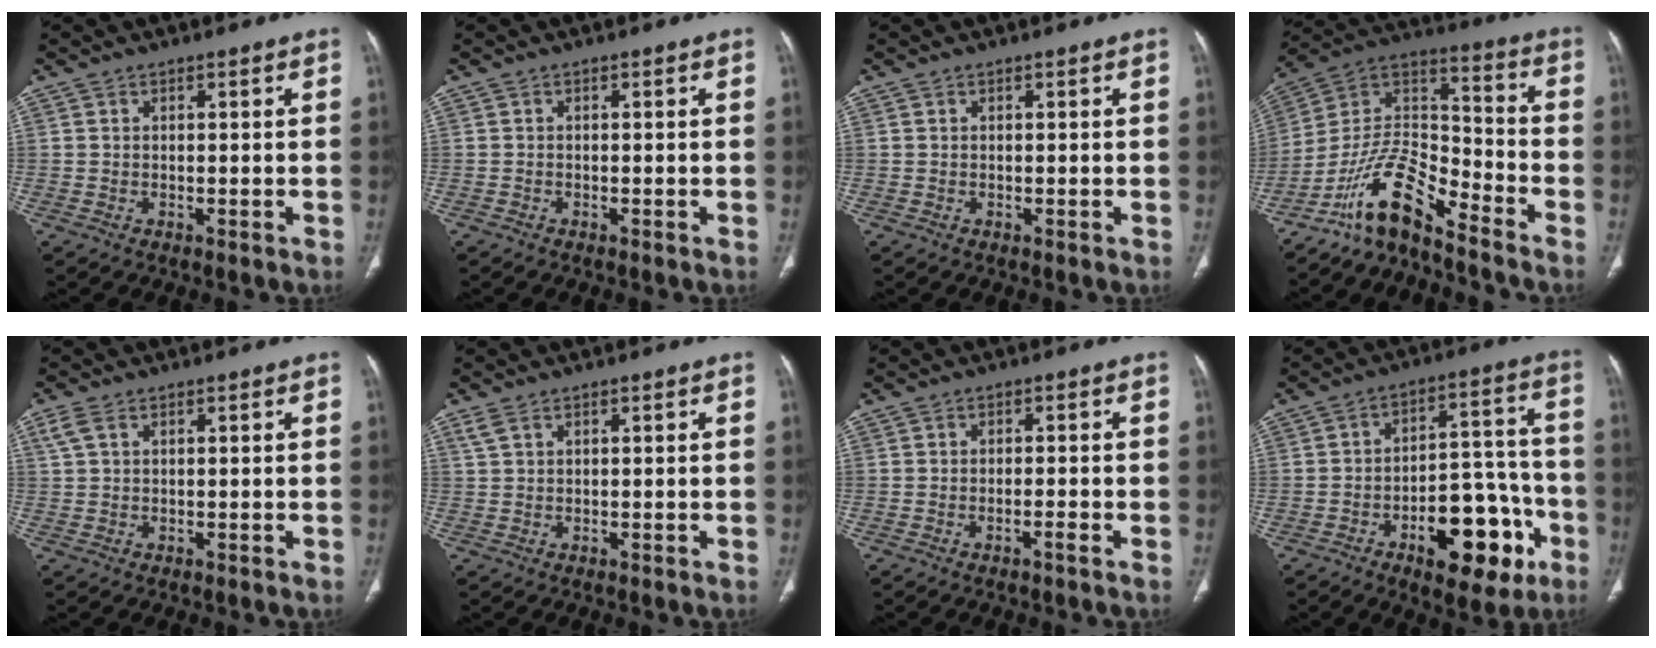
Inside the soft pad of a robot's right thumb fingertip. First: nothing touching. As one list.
[{"total": 0.0}, {"total": 0.0}, {"total": 13.0, "force": [-10.4, 3.4, 7.0], "torque": [-0.129, 0.101, -0.201]}, {"total": 2.8, "force": [1.3, 1.5, 1.9], "torque": [-0.055, 0.012, 0.034]}, {"total": 2.0, "force": [1.3, 0.9, 1.2], "torque": [-0.033, 0.008, 0.036]}, {"total": 1.6, "force": [-0.9, 0.1, 1.3], "torque": [-0.025, 0.005, -0.017]}, {"total": 17.6, "force": [-7.7, 8.7, 13.3], "torque": [-0.146, 0.060, -0.100]}]